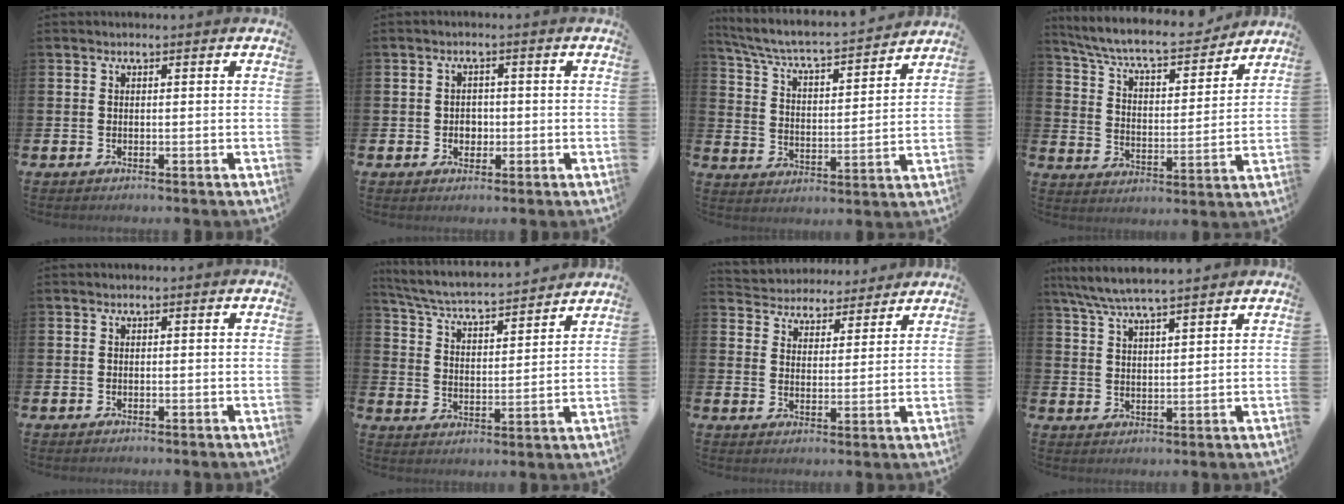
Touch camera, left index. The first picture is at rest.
{"total": 2.1, "force": [-0.3, 1.8, 0.9], "torque": [0.000, 0.000, -0.014]}
{"total": 6.0, "force": [5.6, 0.5, 2.0], "torque": [-0.068, -0.047, 0.089]}
{"total": 8.1, "force": [7.5, 1.2, 2.8], "torque": [-0.091, -0.052, 0.126]}
{"total": 0.0}
{"total": 5.1, "force": [4.9, 0.4, 1.3], "torque": [-0.053, -0.043, 0.079]}
{"total": 4.4, "force": [4.2, 1.4, -0.8], "torque": [-0.015, -0.031, 0.072]}
{"total": 6.3, "force": [5.8, 0.4, 2.2], "torque": [-0.065, -0.021, 0.107]}